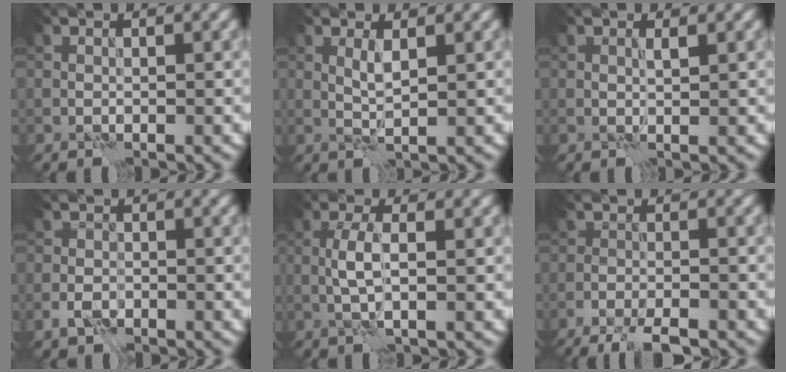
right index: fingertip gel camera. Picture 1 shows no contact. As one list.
[{"total": 1.6, "force": [0.6, 0.2, 1.5], "torque": [-0.036, -0.001, 0.012]}, {"total": 0.7, "force": [0.4, 0.1, 0.6], "torque": [-0.012, -0.001, 0.006]}, {"total": 2.3, "force": [-1.1, 1.6, 1.2], "torque": [-0.020, 0.001, -0.028]}, {"total": 2.7, "force": [-0.1, 0.7, 2.6], "torque": [-0.059, 0.006, -0.003]}, {"total": 4.1, "force": [-3.2, 0.8, 2.4], "torque": [-0.050, -0.008, -0.056]}]